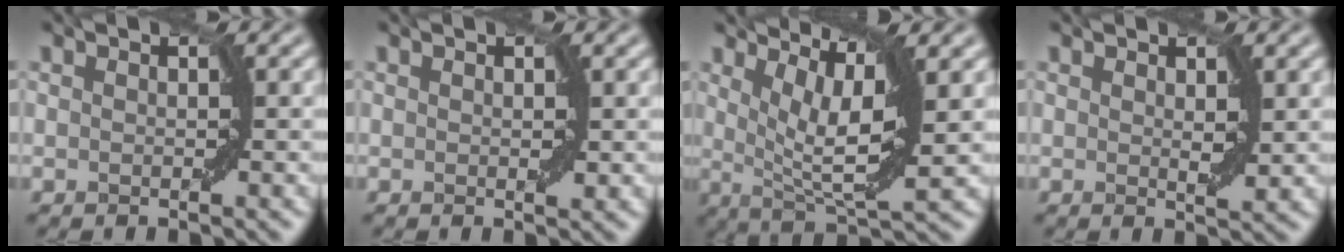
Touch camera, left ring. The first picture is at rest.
{"total": 0.7, "force": [0.2, 0.3, 0.6], "torque": [-0.006, -0.003, 0.004]}
{"total": 6.5, "force": [2.4, 1.6, 5.8], "torque": [-0.095, -0.008, 0.044]}
{"total": 1.4, "force": [0.7, 0.3, 1.2], "torque": [-0.015, -0.007, 0.015]}